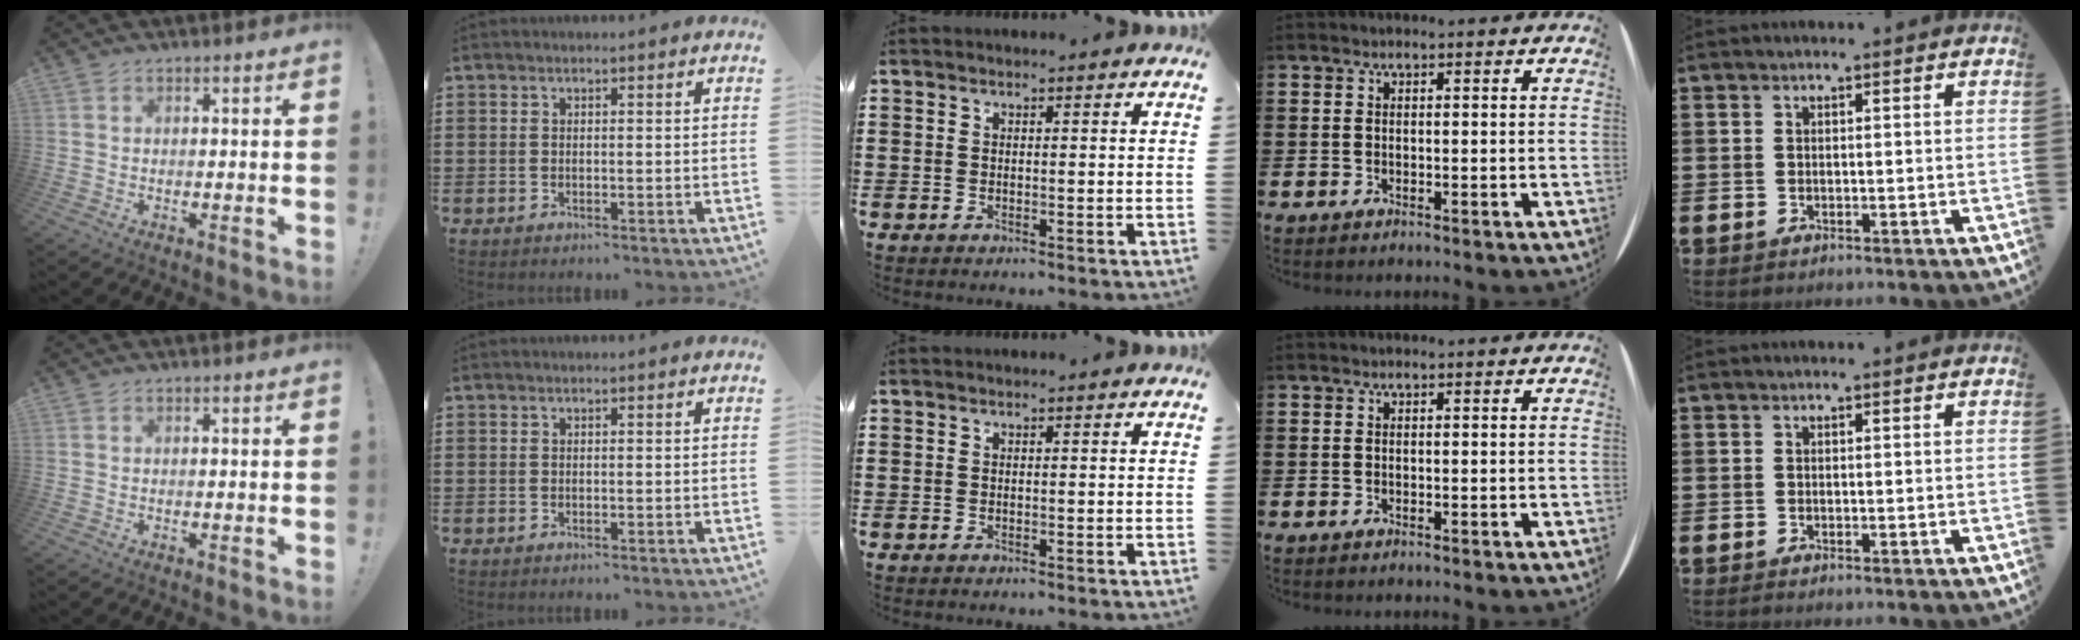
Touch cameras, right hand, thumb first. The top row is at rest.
{}